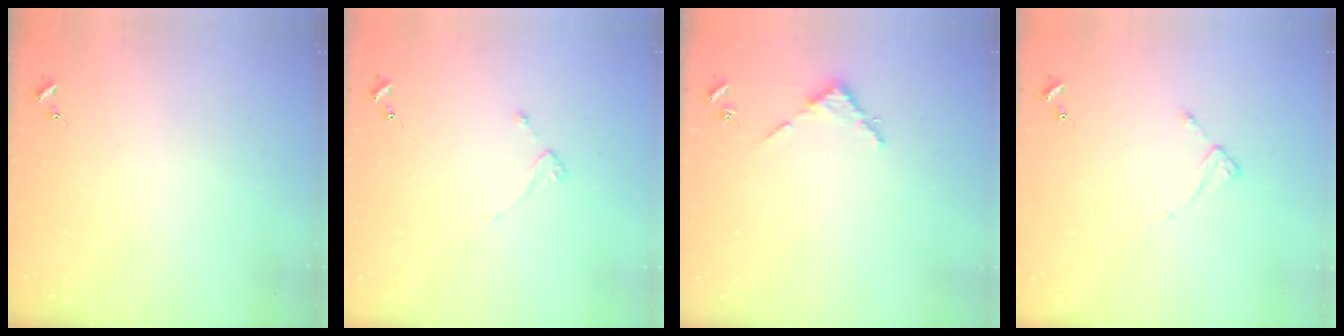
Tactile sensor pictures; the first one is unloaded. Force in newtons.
{"total": 2.2, "press": 2.1, "slide": 0.4}
{"total": 2.7, "press": 2.7, "slide": 0.3}
{"total": 2.0, "press": 2.0, "slide": 0.3}